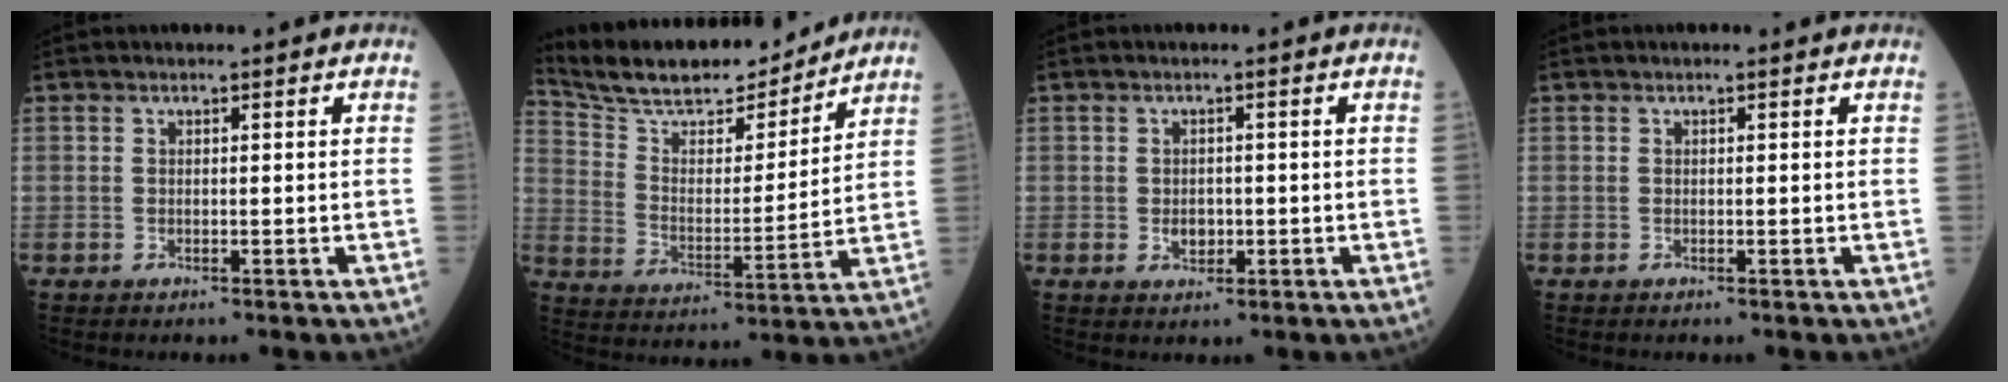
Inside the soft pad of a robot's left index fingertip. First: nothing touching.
{"total": 17.4, "force": [15.9, 3.4, 6.1], "torque": [-0.115, 0.004, 0.267]}
{"total": 2.1, "force": [-0.4, 1.5, 1.3], "torque": [-0.021, 0.003, -0.001]}
{"total": 0.0}